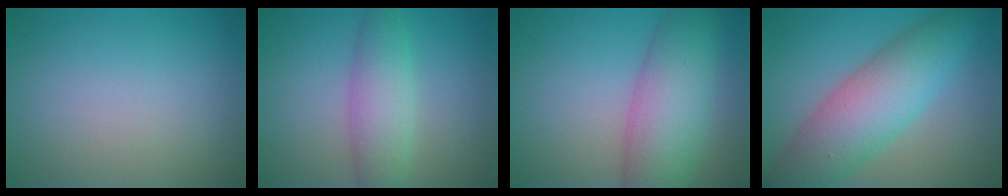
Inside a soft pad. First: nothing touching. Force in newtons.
{"total": 4.3, "press": 4.3, "slide": 0.1}
{"total": 7.7, "press": 7.7, "slide": 0.1}
{"total": 8.1, "press": 8.1, "slide": 0.1}